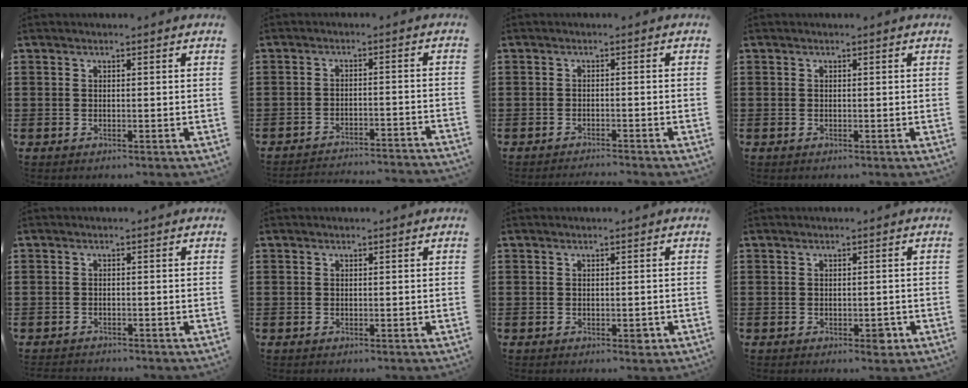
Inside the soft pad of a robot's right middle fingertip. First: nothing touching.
{"total": 3.0, "force": [-3.0, -0.2, 0.4], "torque": [-0.011, -0.001, -0.062]}
{"total": 1.2, "force": [-1.2, -0.2, 0.1], "torque": [-0.004, 0.001, -0.023]}
{"total": 0.0}
{"total": 1.0, "force": [-1.0, 0.1, -0.1], "torque": [-0.003, 0.001, -0.023]}
{"total": 0.0}
{"total": 1.0, "force": [-0.5, 0.6, 0.7], "torque": [-0.013, -0.001, -0.008]}
{"total": 1.9, "force": [-1.0, 0.9, 1.4], "torque": [-0.023, 0.001, -0.019]}